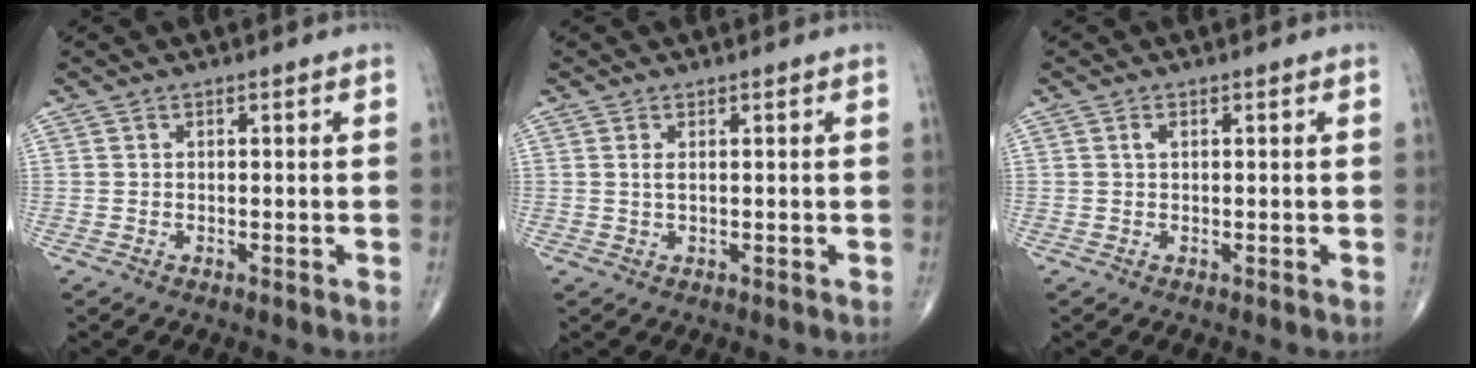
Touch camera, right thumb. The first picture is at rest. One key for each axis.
{"total": 1.2, "fx": 0.3, "fy": 0.4, "fz": 1.1, "tx": -0.028, "ty": 0.001, "tz": 0.009}
{"total": 0.8, "fx": 0.2, "fy": 0.4, "fz": 0.7, "tx": -0.016, "ty": 0.004, "tz": 0.004}